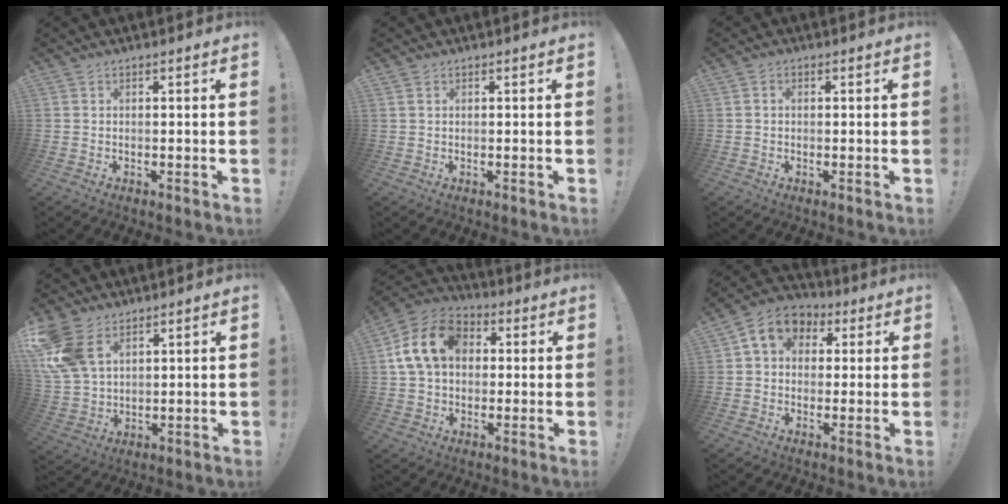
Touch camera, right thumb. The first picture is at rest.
{"total": 0.8, "force": [0.5, 0.5, 0.4], "torque": [-0.017, 0.005, 0.010]}
{"total": 1.1, "force": [-0.1, 0.9, 0.6], "torque": [-0.017, 0.006, -0.001]}
{"total": 13.1, "force": [6.1, 8.6, 7.8], "torque": [-0.166, -0.016, 0.125]}
{"total": 16.2, "force": [3.8, 12.2, 10.0], "torque": [-0.179, 0.015, 0.078]}
{"total": 9.4, "force": [2.8, 7.5, 4.8], "torque": [-0.078, 0.003, 0.060]}